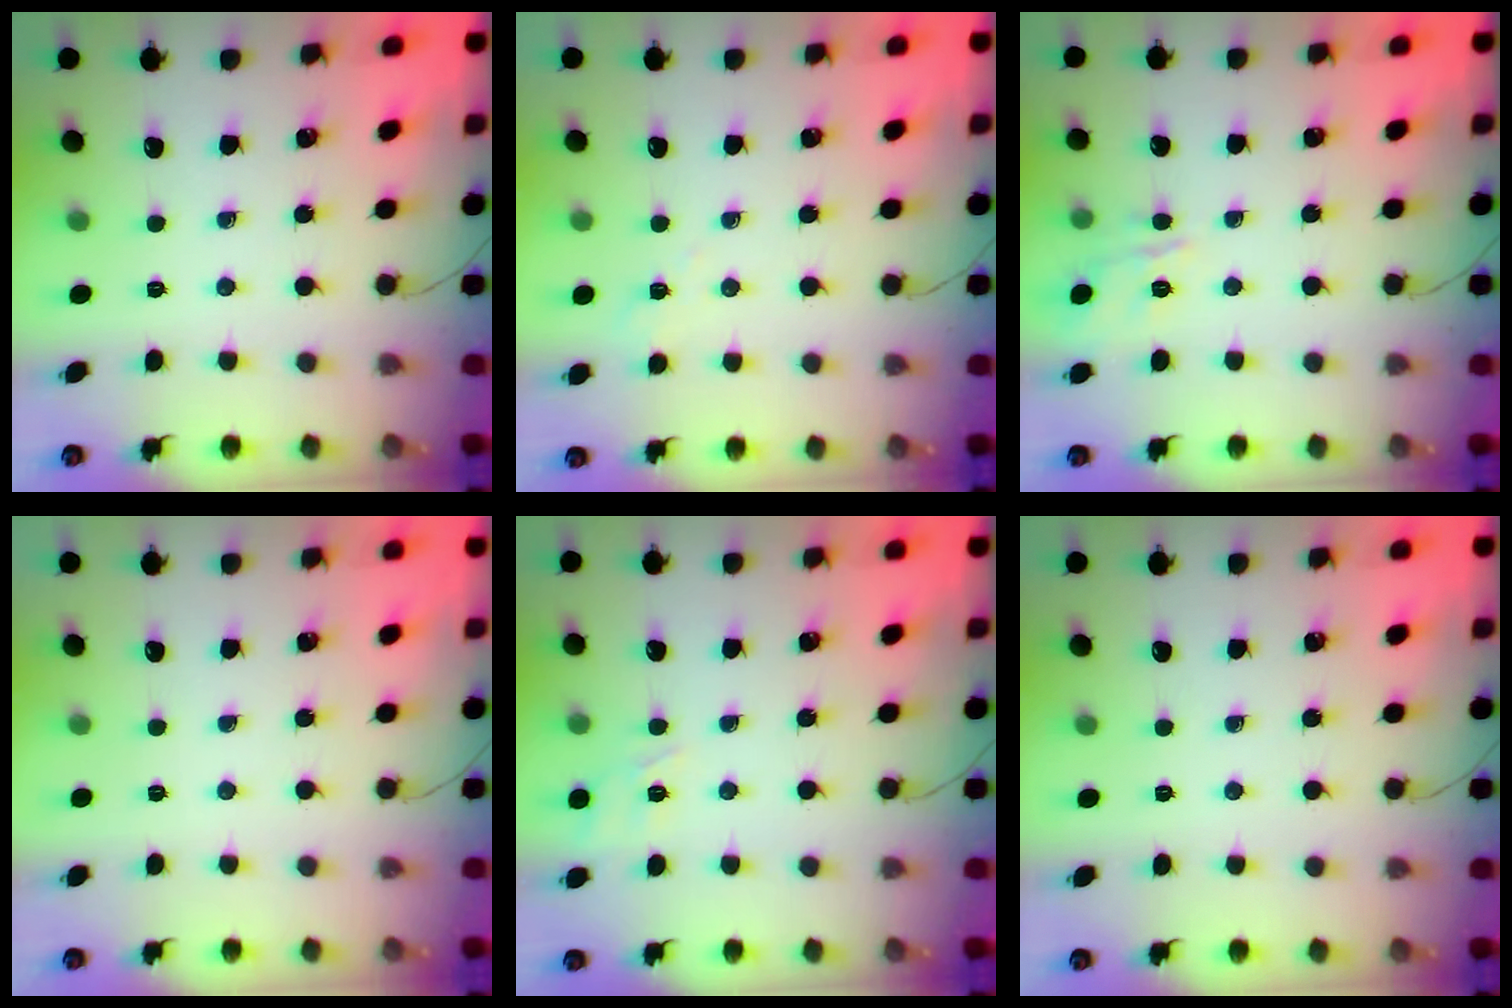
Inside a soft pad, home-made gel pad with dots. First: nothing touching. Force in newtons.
{"total": 4.1, "press": 3.8, "slide": 1.4}
{"total": 7.7, "press": 7.7, "slide": 0.9}
{"total": 2.5, "press": 2.4, "slide": 0.5}
{"total": 7.5, "press": 7.3, "slide": 1.7}
{"total": 0.0}